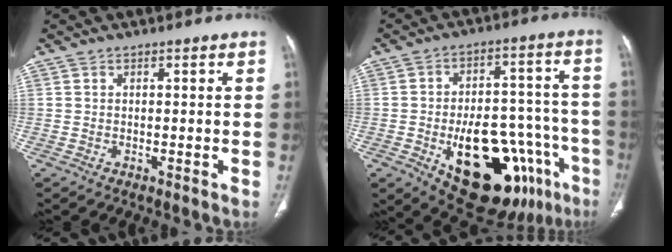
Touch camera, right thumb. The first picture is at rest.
{"total": 25.4, "force": [-10.7, 12.7, 19.2], "torque": [-0.203, 0.050, -0.131]}